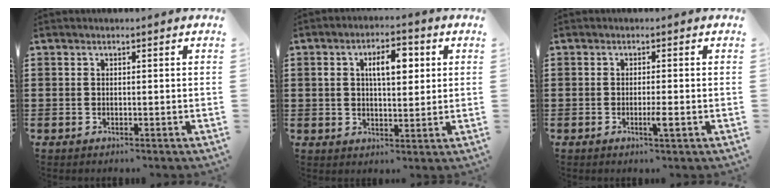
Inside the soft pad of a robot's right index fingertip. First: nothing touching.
{"total": 6.4, "force": [1.8, 2.9, 5.4], "torque": [-0.090, 0.005, 0.023]}
{"total": 2.3, "force": [-1.0, 0.0, 2.1], "torque": [-0.042, -0.007, -0.020]}